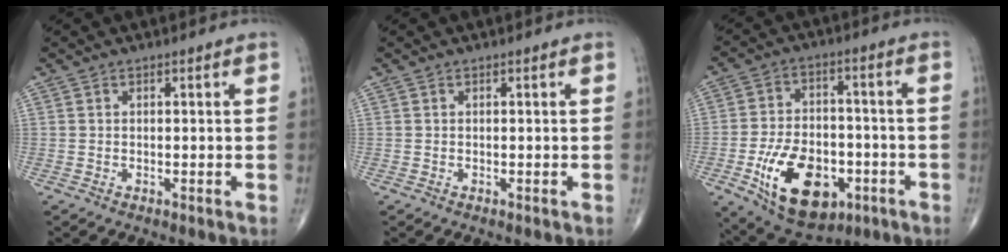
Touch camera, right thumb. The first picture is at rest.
{"total": 0.0}
{"total": 17.3, "force": [-6.4, 10.4, 12.2], "torque": [-0.175, 0.021, -0.093]}